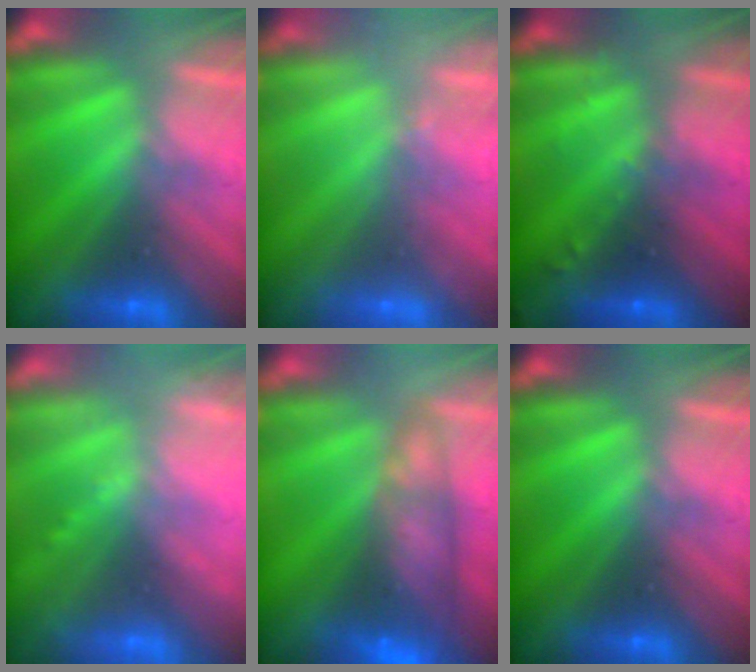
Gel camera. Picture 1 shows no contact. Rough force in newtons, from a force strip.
{"total": 2.6}
{"total": 2.9}
{"total": 2.4}
{"total": 8.4}
{"total": 0.0}